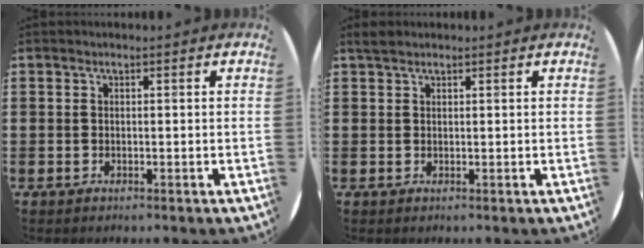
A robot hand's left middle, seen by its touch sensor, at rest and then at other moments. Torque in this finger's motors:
{"motor_torque": [0.29, -0.28, -0.01, 0.03]}